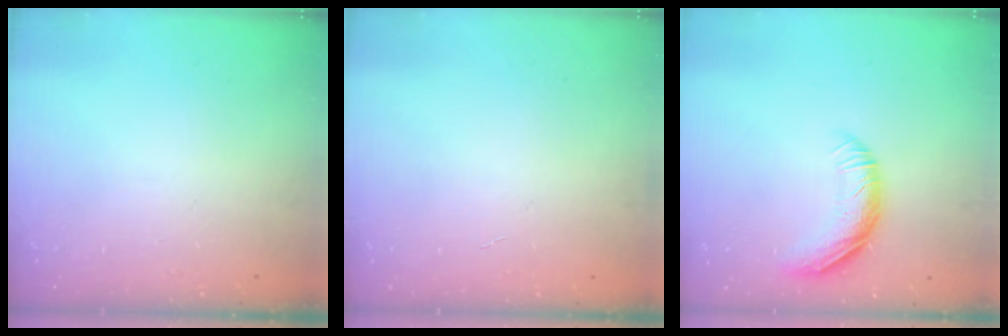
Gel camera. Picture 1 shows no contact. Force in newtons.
{"total": 0.0}
{"total": 11.1, "press": 10.9, "slide": 2.1}